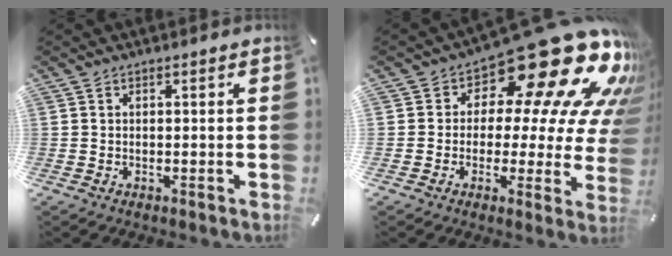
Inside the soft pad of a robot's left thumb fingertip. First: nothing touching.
{"total": 23.2, "force": [14.3, 9.2, 15.9], "torque": [-0.210, -0.116, 0.230]}